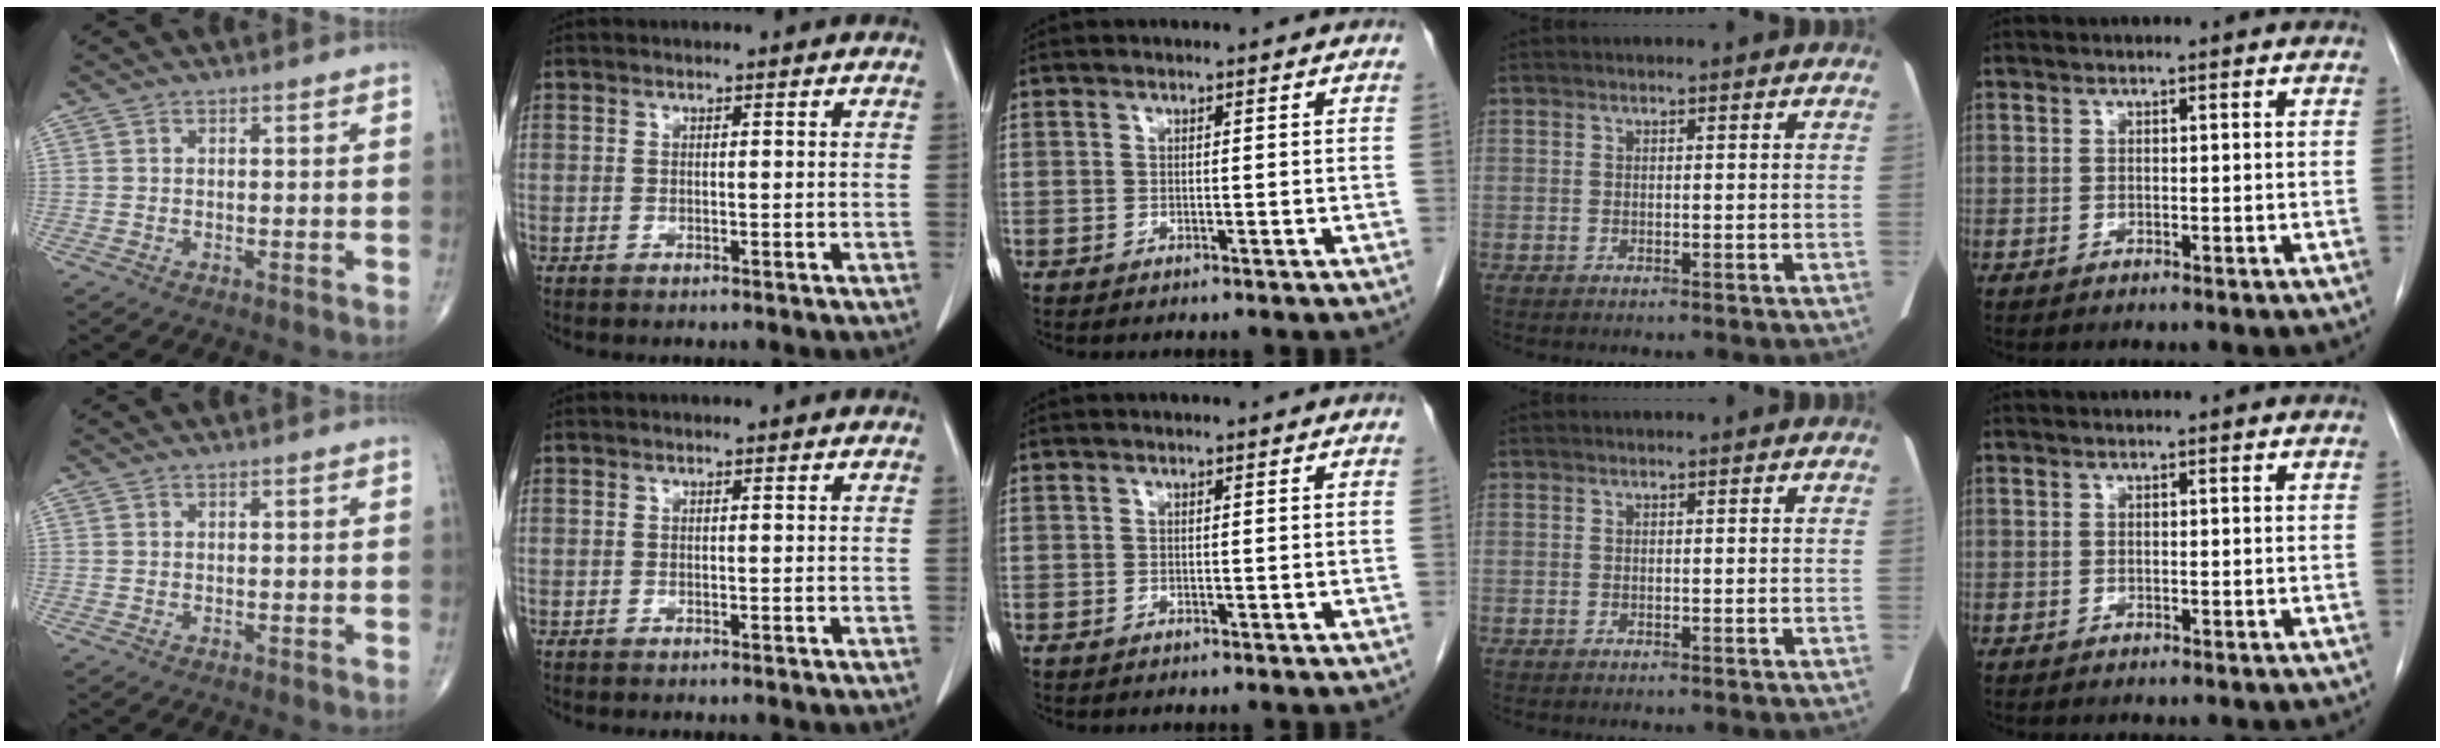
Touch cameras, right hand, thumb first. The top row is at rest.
{}